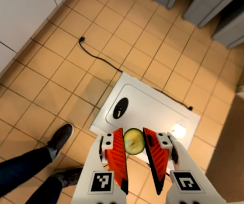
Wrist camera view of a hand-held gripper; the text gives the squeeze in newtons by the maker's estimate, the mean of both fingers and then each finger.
{"total": 6.2, "left": 6.2, "right": 6.2}